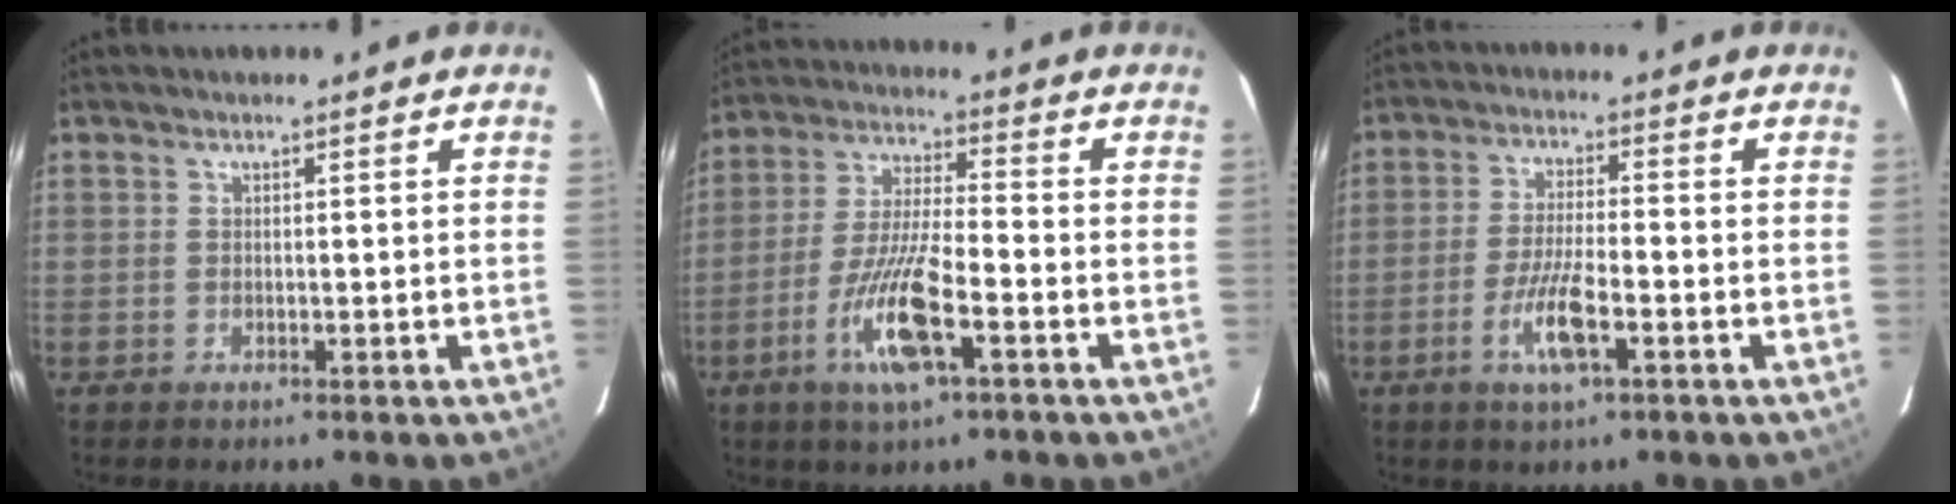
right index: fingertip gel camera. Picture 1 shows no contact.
{"total": 11.6, "force": [-4.9, 1.6, 10.4], "torque": [-0.206, -0.014, -0.092]}
{"total": 6.9, "force": [-2.9, 1.1, 6.2], "torque": [-0.122, -0.007, -0.054]}